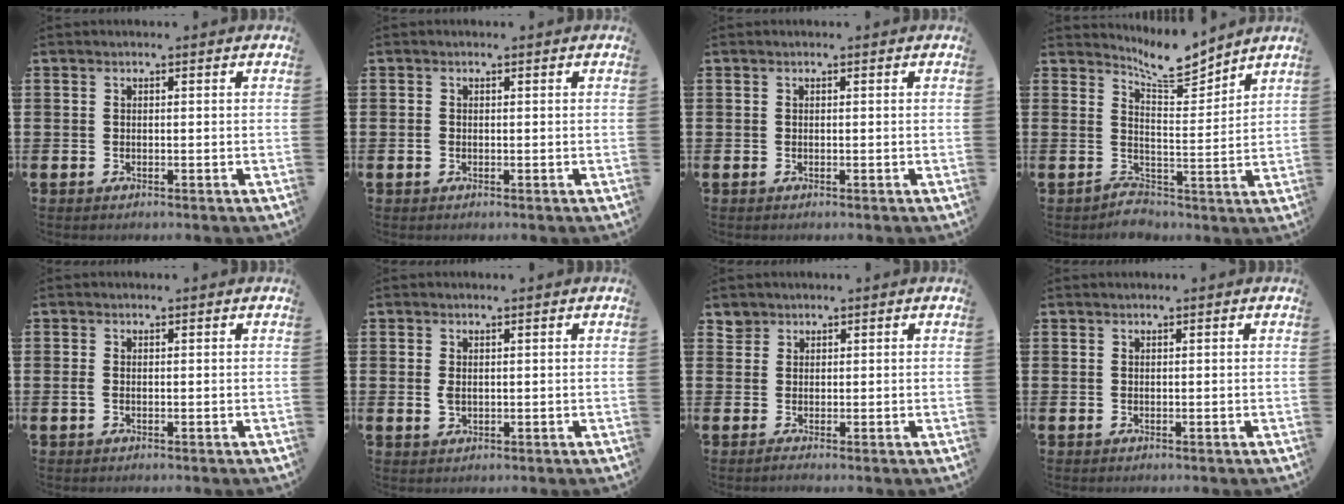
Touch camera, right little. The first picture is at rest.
{"total": 0.7, "force": [0.0, 0.5, 0.4], "torque": [-0.001, 0.003, -0.004]}
{"total": 0.0}
{"total": 5.5, "force": [4.4, 2.7, 2.1], "torque": [-0.055, -0.032, 0.077]}
{"total": 0.7, "force": [0.0, 0.3, 0.6], "torque": [-0.012, 0.002, -0.001]}
{"total": 1.3, "force": [0.5, 0.7, 1.0], "torque": [-0.013, 0.000, 0.007]}
{"total": 1.3, "force": [1.1, 0.8, 0.0], "torque": [0.011, -0.002, 0.017]}
{"total": 0.0}